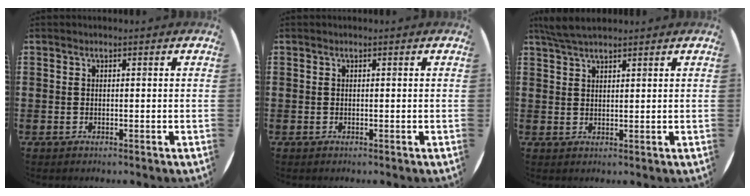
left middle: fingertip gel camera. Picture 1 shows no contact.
{"total": 0.0}
{"total": 4.1, "force": [3.5, 0.8, 2.0], "torque": [-0.047, 0.000, 0.065]}